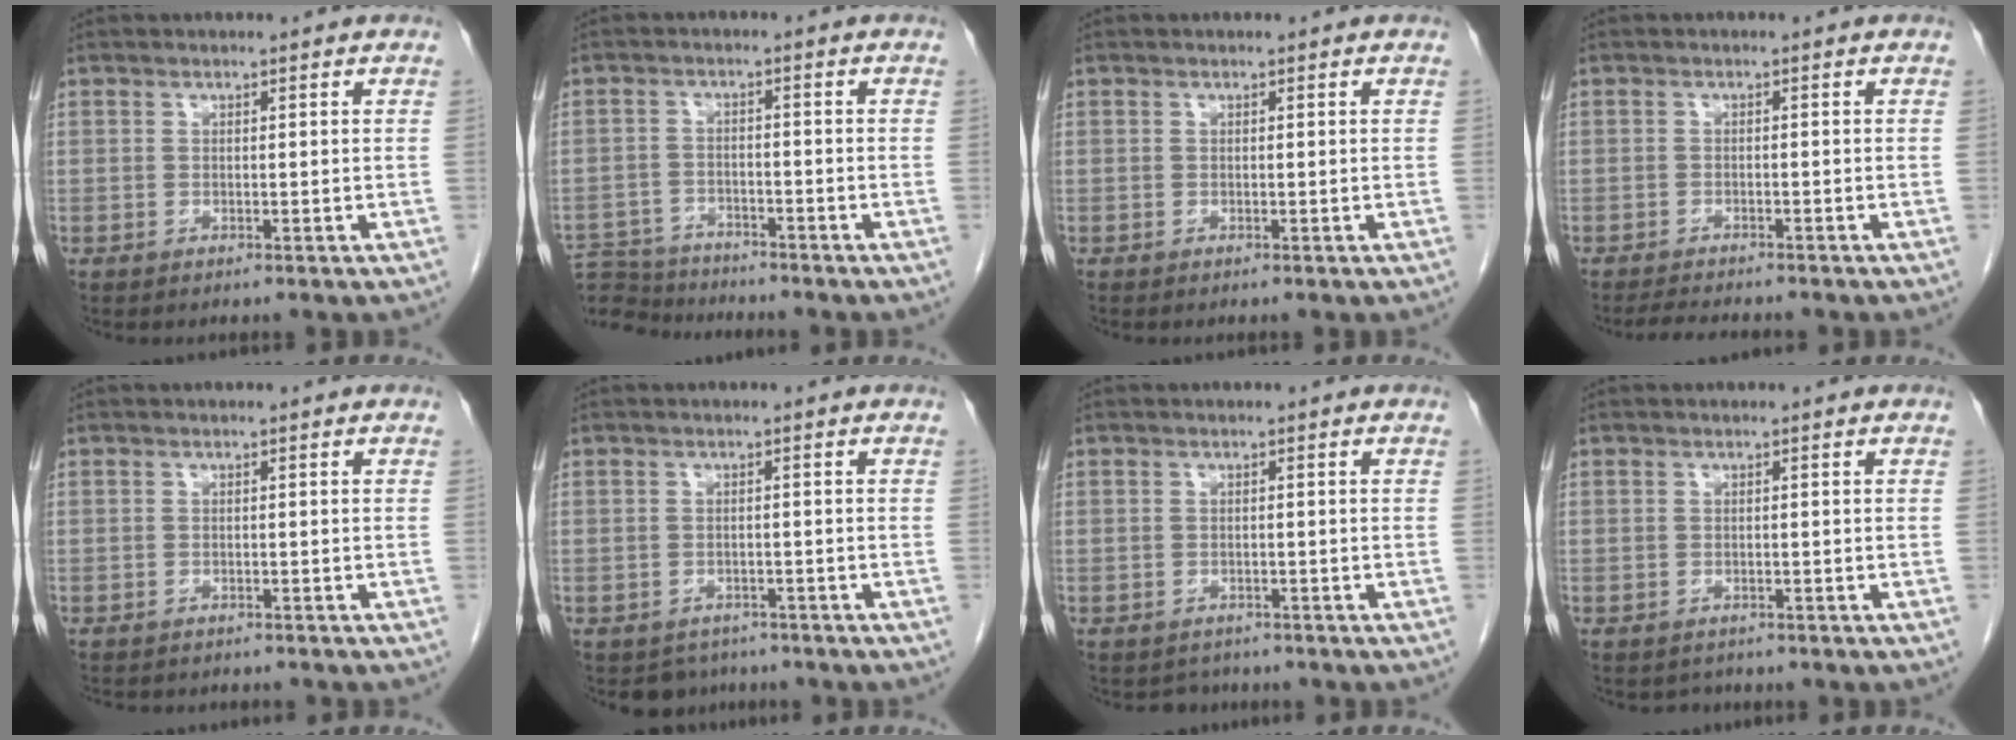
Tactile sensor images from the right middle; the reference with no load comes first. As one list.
[{"total": 9.1, "force": [-8.9, 1.7, 1.1], "torque": [-0.024, 0.004, -0.153]}, {"total": 0.0}, {"total": 4.4, "force": [-4.1, 0.5, 1.6], "torque": [-0.028, -0.014, -0.063]}, {"total": 5.6, "force": [-5.0, 1.7, 1.9], "torque": [-0.026, -0.002, -0.062]}, {"total": 3.8, "force": [-3.2, 2.1, -0.2], "torque": [0.002, 0.005, -0.045]}, {"total": 2.4, "force": [-2.0, 1.1, -0.2], "torque": [-0.004, -0.001, -0.031]}, {"total": 1.5, "force": [-1.3, 0.7, -0.1], "torque": [-0.005, -0.003, -0.019]}]